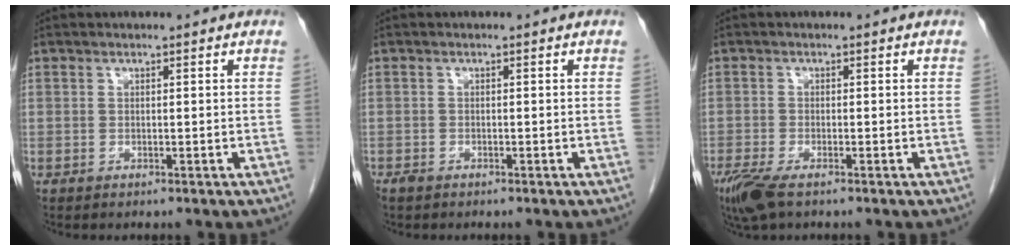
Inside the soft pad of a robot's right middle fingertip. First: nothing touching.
{"total": 0.7, "force": [-0.6, 0.4, 0.2], "torque": [-0.010, -0.001, -0.011]}
{"total": 4.9, "force": [-3.2, 1.3, 3.4], "torque": [-0.074, -0.015, -0.059]}